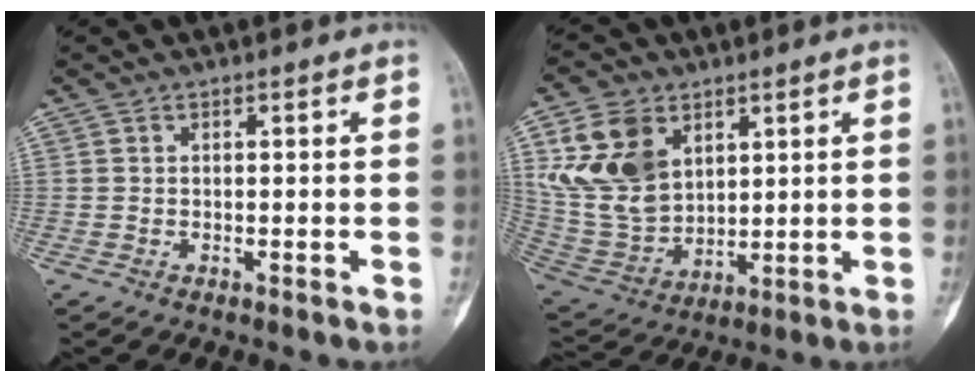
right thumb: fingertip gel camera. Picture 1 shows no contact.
{"total": 15.1, "force": [5.8, 10.7, 8.8], "torque": [-0.149, -0.022, 0.133]}